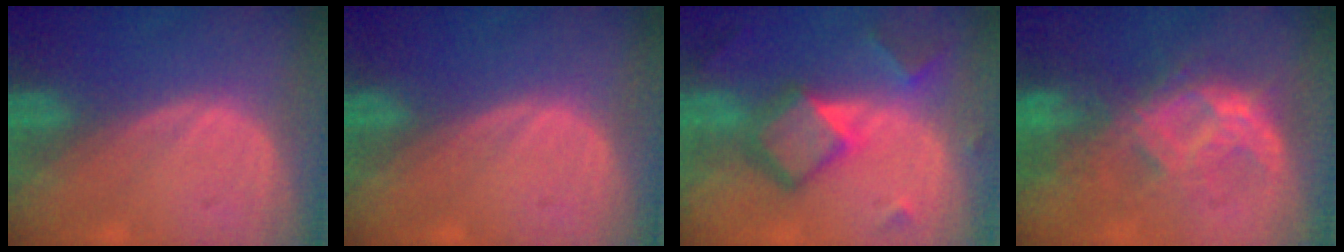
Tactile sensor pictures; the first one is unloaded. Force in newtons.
{"total": 0.0}
{"total": 7.4, "press": 7.4, "slide": 0.5}
{"total": 7.7, "press": 7.6, "slide": 0.7}